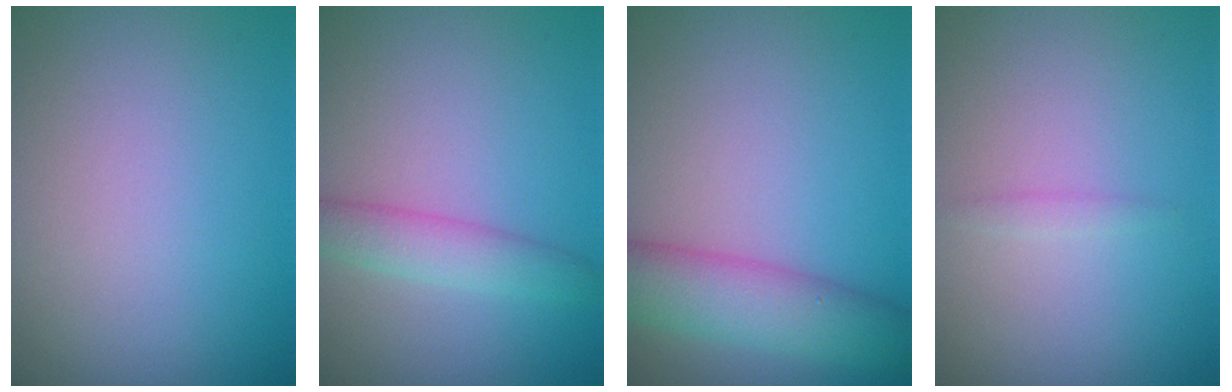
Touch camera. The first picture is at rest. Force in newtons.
{"total": 2.8, "press": 2.8, "slide": 0.1}
{"total": 5.7, "press": 5.7, "slide": 0.2}
{"total": 0.7, "press": 0.7, "slide": 0.1}